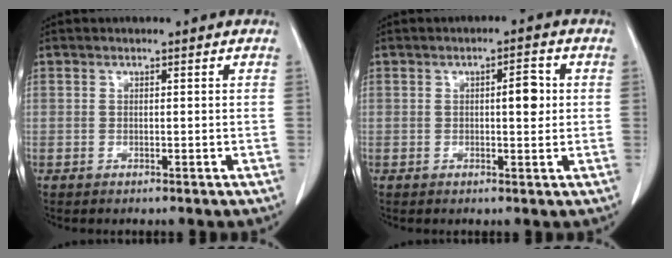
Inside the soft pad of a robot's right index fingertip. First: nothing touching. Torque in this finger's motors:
{"motor_torque": [0.51, -0.04, 0.06, 0.03]}